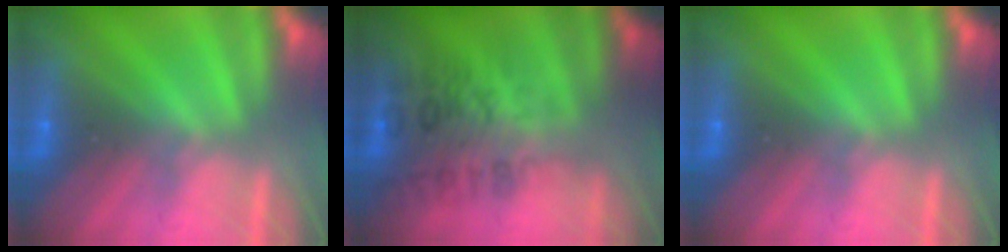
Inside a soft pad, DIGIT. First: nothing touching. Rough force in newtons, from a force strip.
{"total": 2.7}
{"total": 0.0}